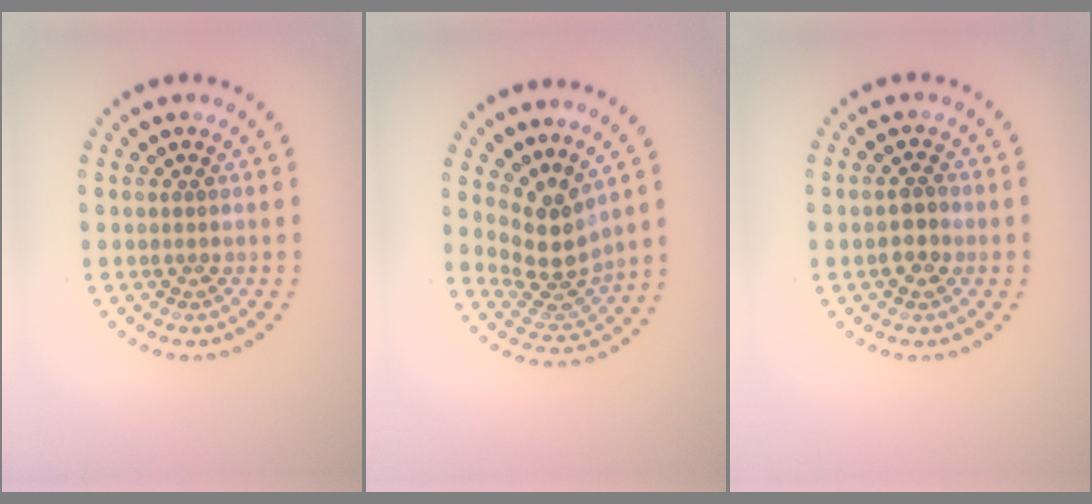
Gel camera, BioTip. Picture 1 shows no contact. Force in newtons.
{"total": 3.8, "press": 2.9, "slide": 2.5}
{"total": 1.9, "press": 1.8, "slide": 0.4}